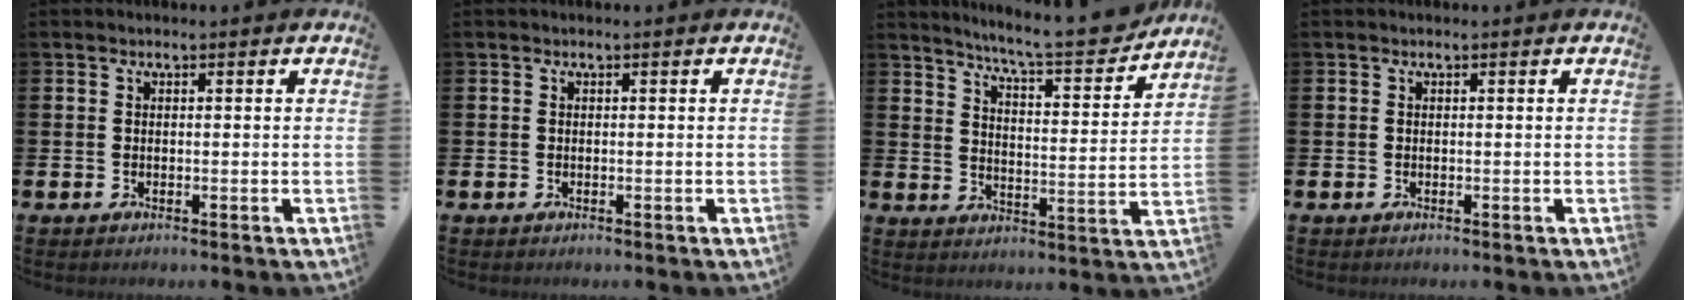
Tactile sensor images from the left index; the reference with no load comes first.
{"total": 0.0}
{"total": 8.2, "force": [7.7, 0.3, 2.8], "torque": [-0.067, -0.060, 0.130]}
{"total": 0.0}